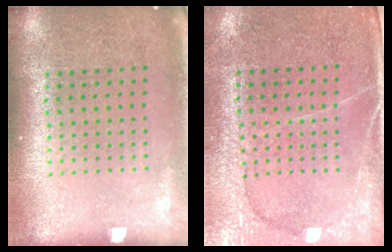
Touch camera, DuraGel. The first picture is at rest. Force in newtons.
{"total": 2.9, "press": 2.7, "slide": 1.2}